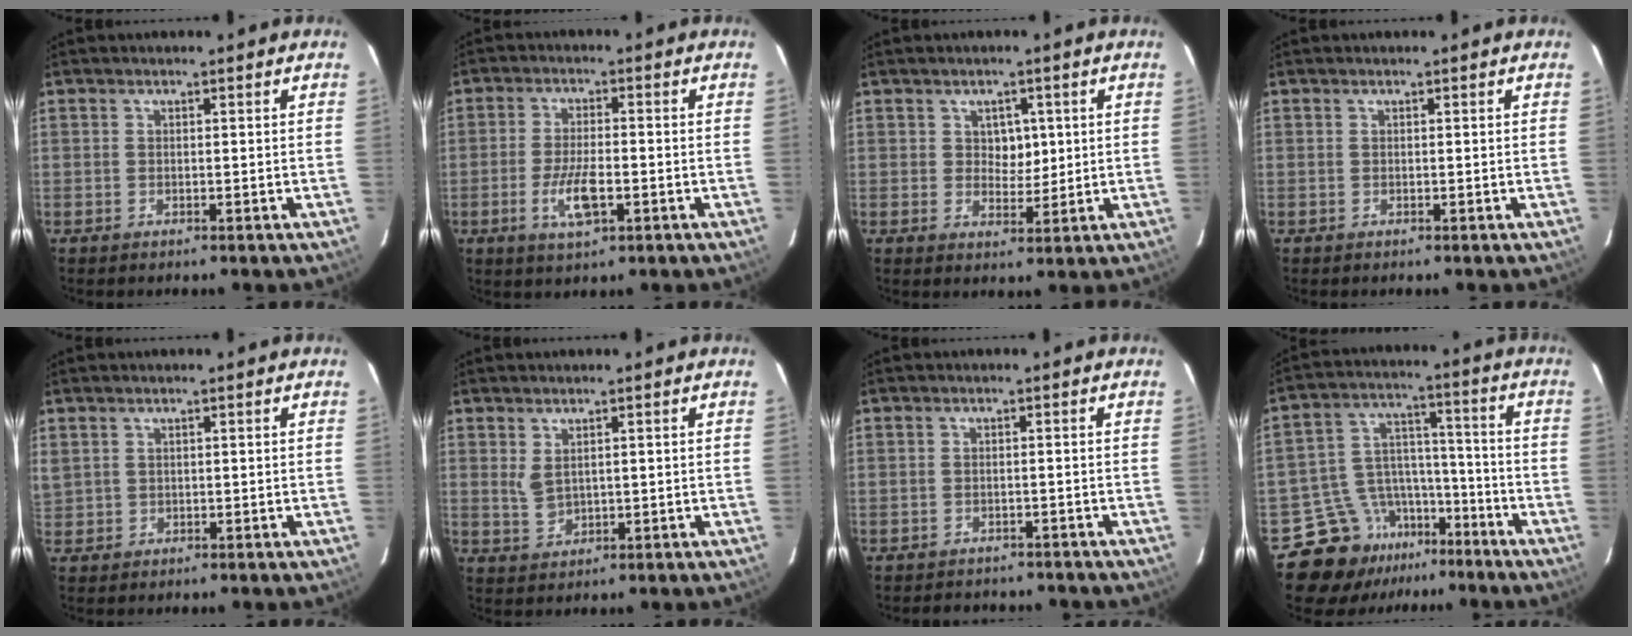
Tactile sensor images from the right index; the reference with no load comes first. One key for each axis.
{"total": 6.1, "fx": -2.0, "fy": 1.6, "fz": 5.5, "tx": -0.109, "ty": -0.007, "tz": -0.034}
{"total": 3.6, "fx": 1.0, "fy": 2.5, "fz": 2.4, "tx": -0.028, "ty": 0.001, "tz": 0.019}
{"total": 0.0}
{"total": 2.4, "fx": 1.0, "fy": 2.0, "fz": 0.9, "tx": -0.039, "ty": 0.016, "tz": 0.031}
{"total": 2.6, "fx": 0.8, "fy": 1.4, "fz": 2.1, "tx": -0.046, "ty": -0.003, "tz": 0.024}
{"total": 5.4, "fx": -5.0, "fy": 2.0, "fz": 0.7, "tx": -0.007, "ty": 0.000, "tz": -0.057}
{"total": 12.5, "fx": -9.0, "fy": 8.4, "fz": 2.2, "tx": -0.028, "ty": 0.078, "tz": -0.137}